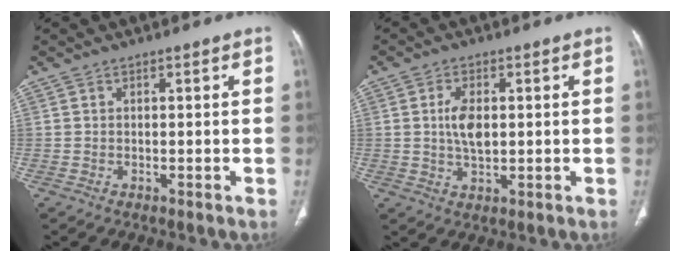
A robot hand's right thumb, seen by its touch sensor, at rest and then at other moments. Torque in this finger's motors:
{"motor_torque": [0.68, 0.87, 0.83, -0.02, 0.05]}